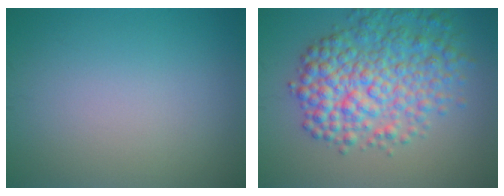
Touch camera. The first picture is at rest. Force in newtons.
{"total": 7.8, "press": 7.8, "slide": 0.1}